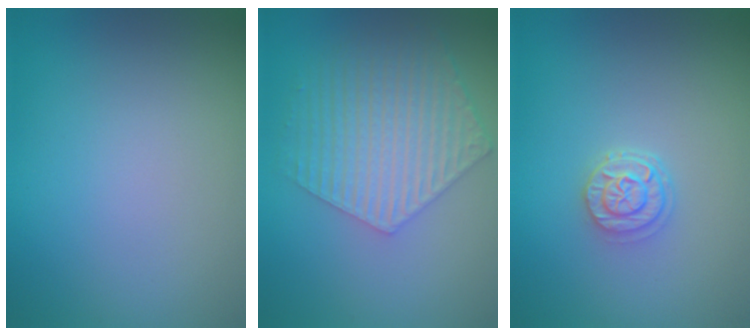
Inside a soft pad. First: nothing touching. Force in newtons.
{"total": 6.0, "press": 4.5, "slide": 4.0}
{"total": 2.3, "press": 2.0, "slide": 1.1}